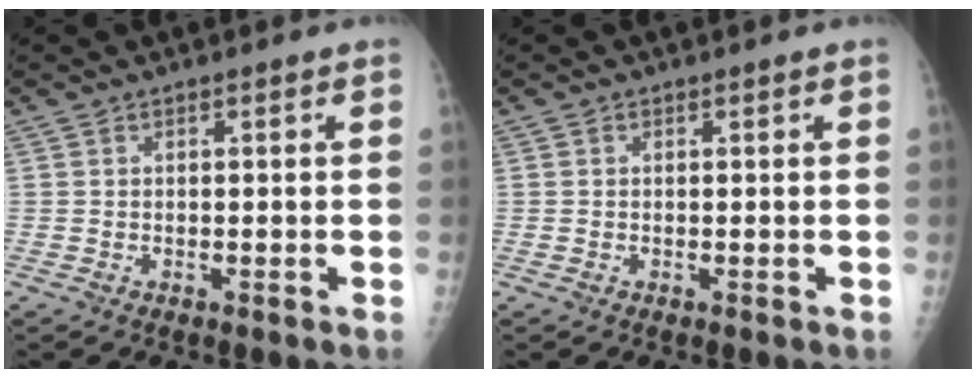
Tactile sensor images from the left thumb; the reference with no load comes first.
{"total": 0.0}